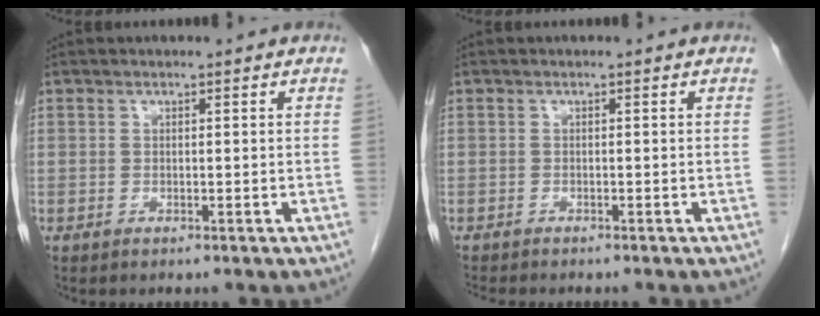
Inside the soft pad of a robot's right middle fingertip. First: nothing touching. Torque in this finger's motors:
{"motor_torque": [0.28, -0.24, 0.10, 0.06]}